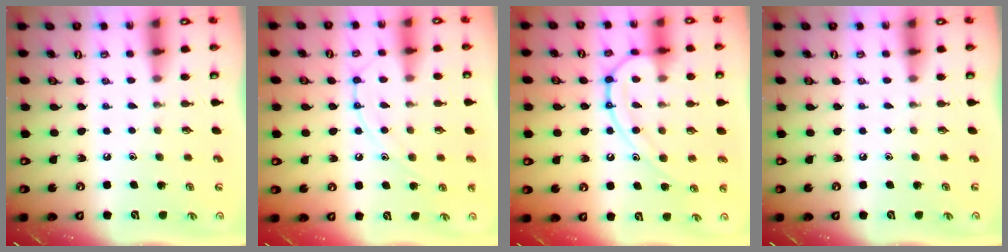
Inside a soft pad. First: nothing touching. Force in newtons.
{"total": 12.0, "press": 12.0, "slide": 1.0}
{"total": 12.7, "press": 12.7, "slide": 0.9}
{"total": 0.0}